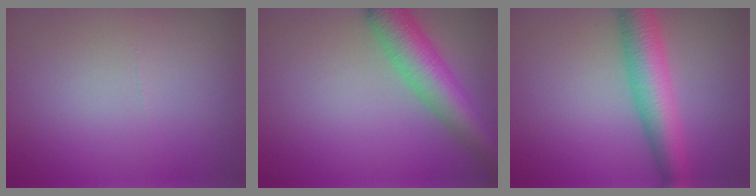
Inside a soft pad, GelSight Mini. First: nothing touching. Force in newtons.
{"total": 6.2, "press": 6.2, "slide": 0.3}
{"total": 6.0, "press": 6.0, "slide": 0.2}